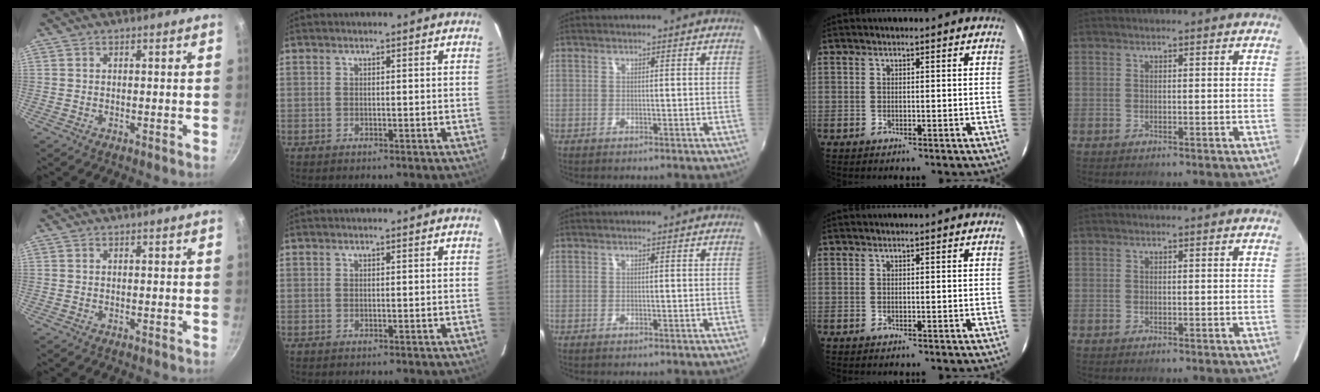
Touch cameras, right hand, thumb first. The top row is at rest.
{}